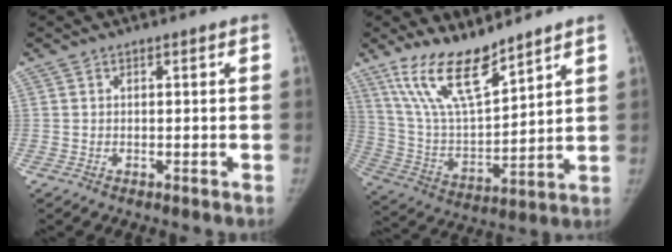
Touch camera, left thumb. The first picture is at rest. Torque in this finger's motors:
{"motor_torque": [0.35, 0.19, 1.57, -1.19, 0.13]}